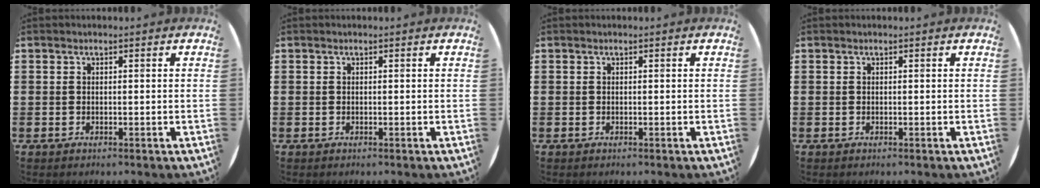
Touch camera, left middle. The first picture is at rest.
{"total": 0.0}
{"total": 0.0}
{"total": 0.0}